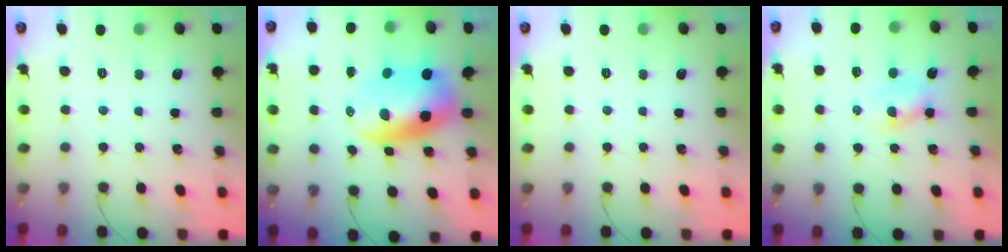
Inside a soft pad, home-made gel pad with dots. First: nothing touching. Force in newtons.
{"total": 11.9, "press": 11.4, "slide": 3.3}
{"total": 0.0}
{"total": 2.3, "press": 2.0, "slide": 1.1}